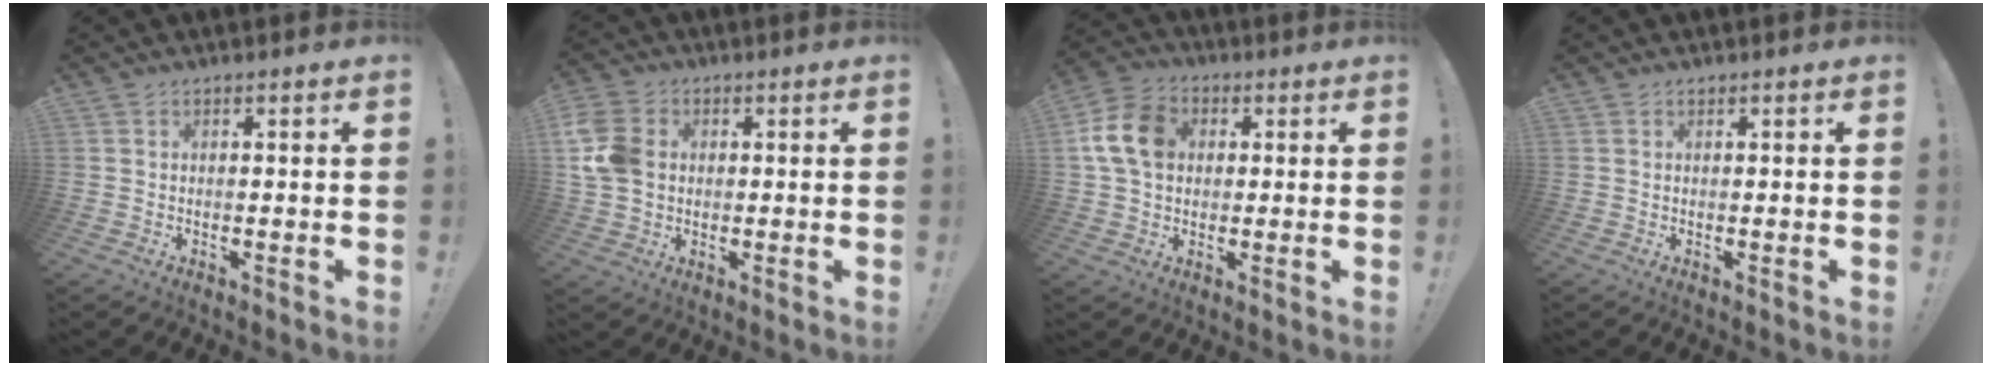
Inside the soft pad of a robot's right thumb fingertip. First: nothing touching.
{"total": 11.5, "force": [1.3, 9.2, 6.8], "torque": [-0.146, 0.006, 0.028]}
{"total": 13.2, "force": [2.3, 10.0, 8.2], "torque": [-0.148, 0.013, 0.050]}
{"total": 0.0}